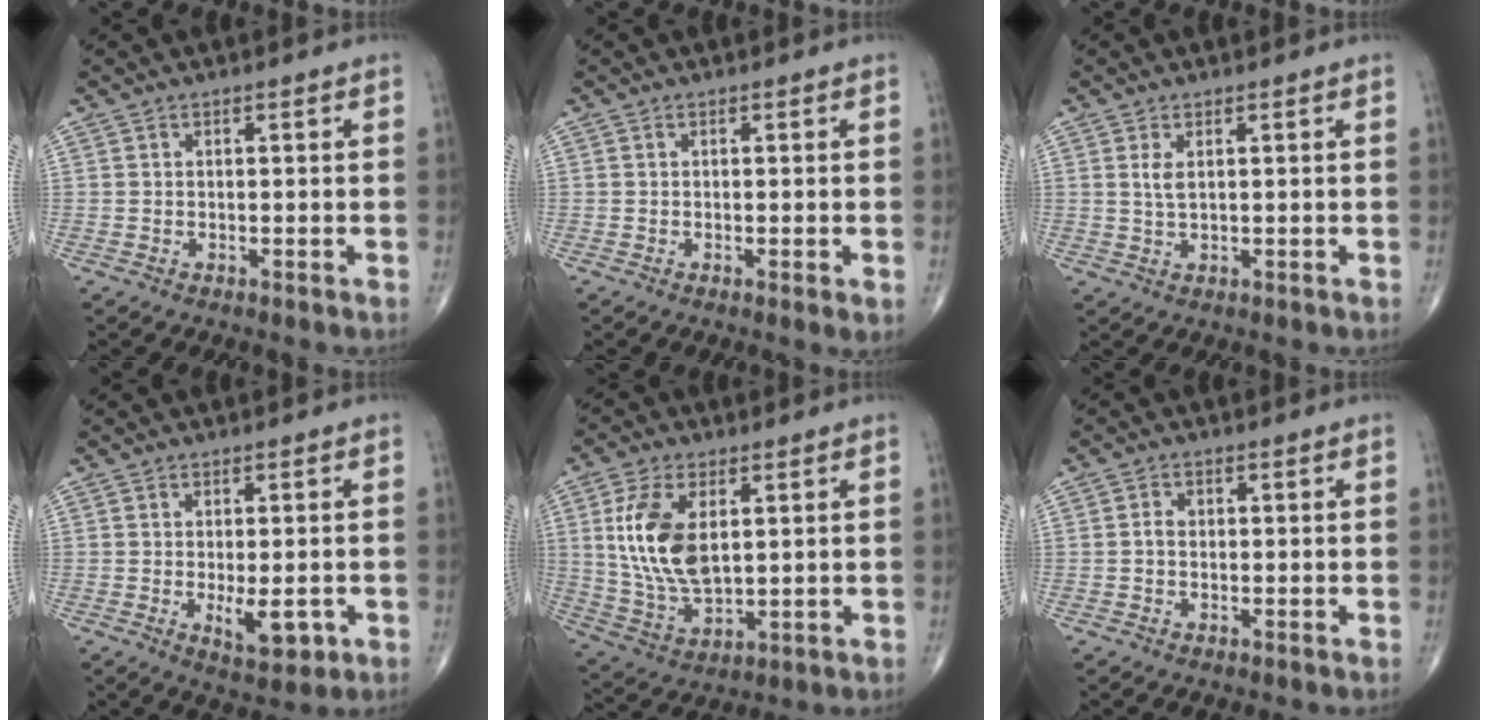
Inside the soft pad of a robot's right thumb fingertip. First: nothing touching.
{"total": 1.6, "force": [-0.2, 0.2, 1.6], "torque": [-0.028, -0.008, -0.003]}
{"total": 2.2, "force": [0.7, 0.9, 1.9], "torque": [-0.039, -0.003, 0.019]}
{"total": 6.1, "force": [-1.4, 2.5, 5.4], "torque": [-0.071, -0.012, -0.012]}
{"total": 13.8, "force": [3.1, 7.4, 11.2], "torque": [-0.218, -0.015, 0.068]}
{"total": 1.7, "force": [-0.1, 1.4, 1.1], "torque": [-0.015, 0.007, -0.003]}